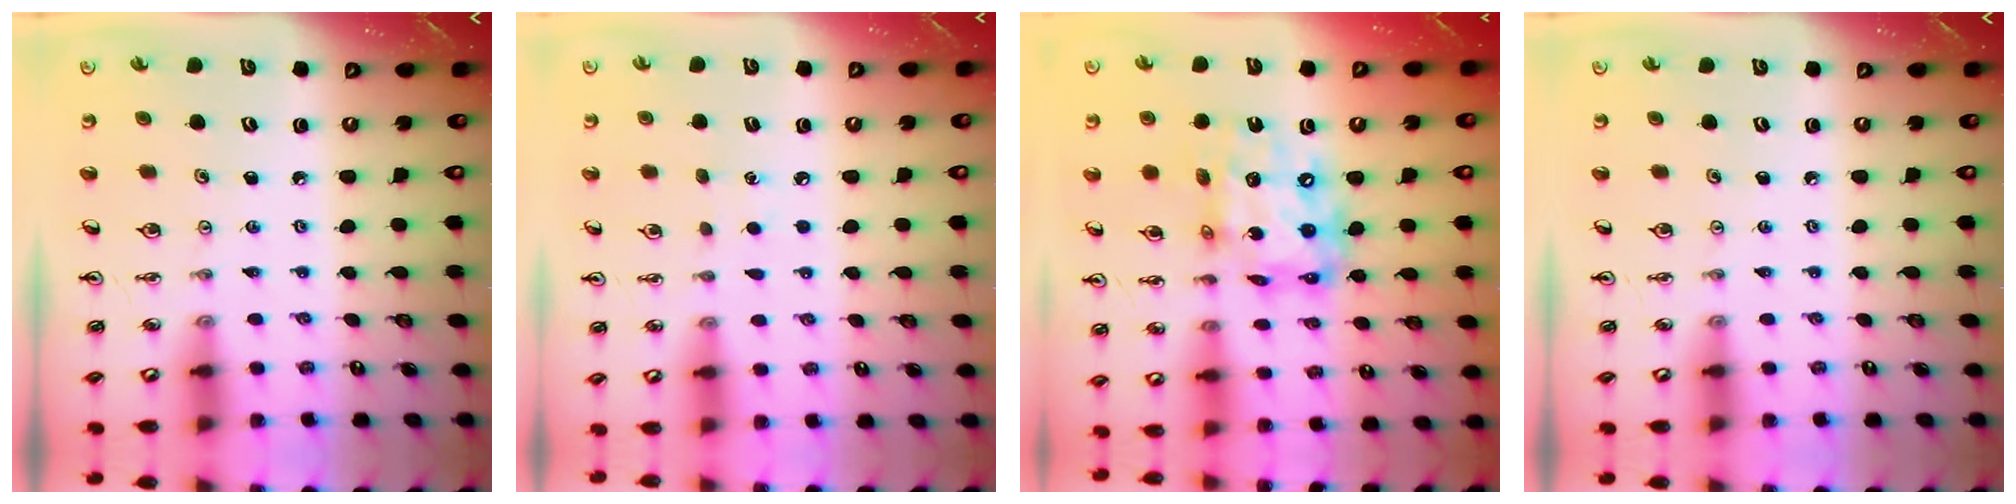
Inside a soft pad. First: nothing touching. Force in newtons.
{"total": 3.8, "press": 3.8, "slide": 0.3}
{"total": 15.1, "press": 15.1, "slide": 0.9}
{"total": 0.0}